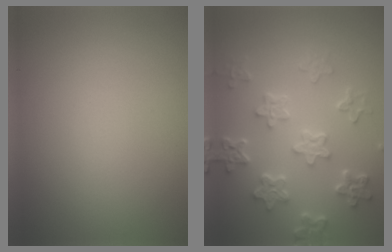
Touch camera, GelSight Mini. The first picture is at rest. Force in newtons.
{"total": 5.8, "press": 4.4, "slide": 3.8}